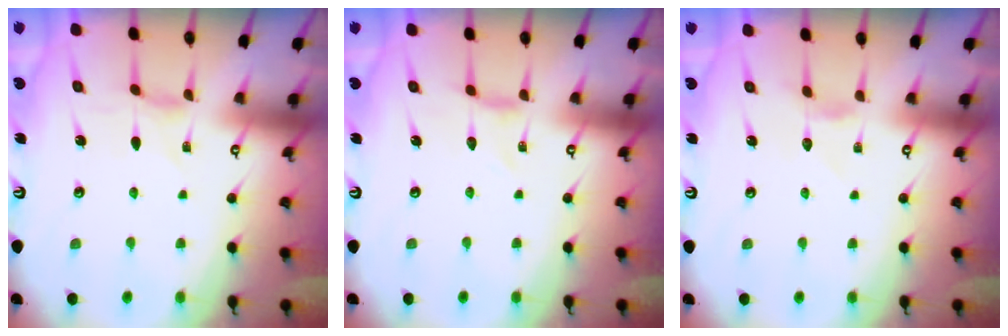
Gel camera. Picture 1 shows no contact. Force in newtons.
{"total": 0.0}
{"total": 1.7, "press": 1.7, "slide": 0.2}